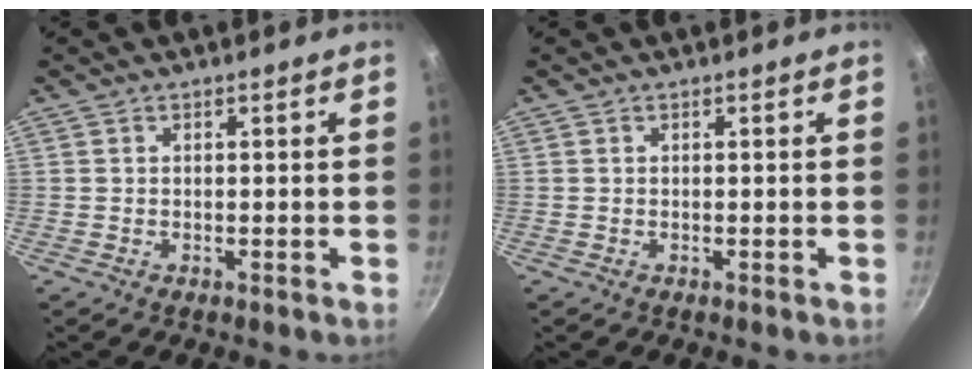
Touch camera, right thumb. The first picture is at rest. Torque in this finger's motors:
{"motor_torque": [-0.25, 0.05, 0.25, -0.56, -0.02]}